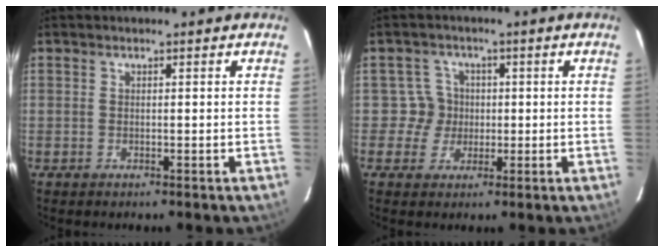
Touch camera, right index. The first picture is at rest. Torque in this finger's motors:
{"motor_torque": [0.15, 0.05, -0.04, -0.03]}